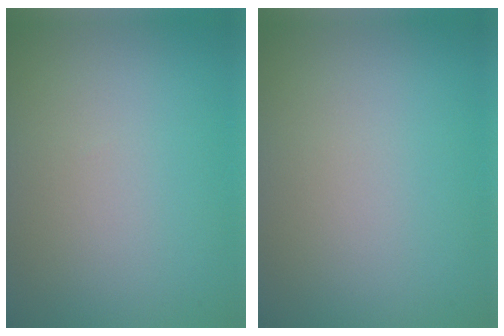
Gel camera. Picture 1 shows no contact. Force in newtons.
{"total": 0.0}